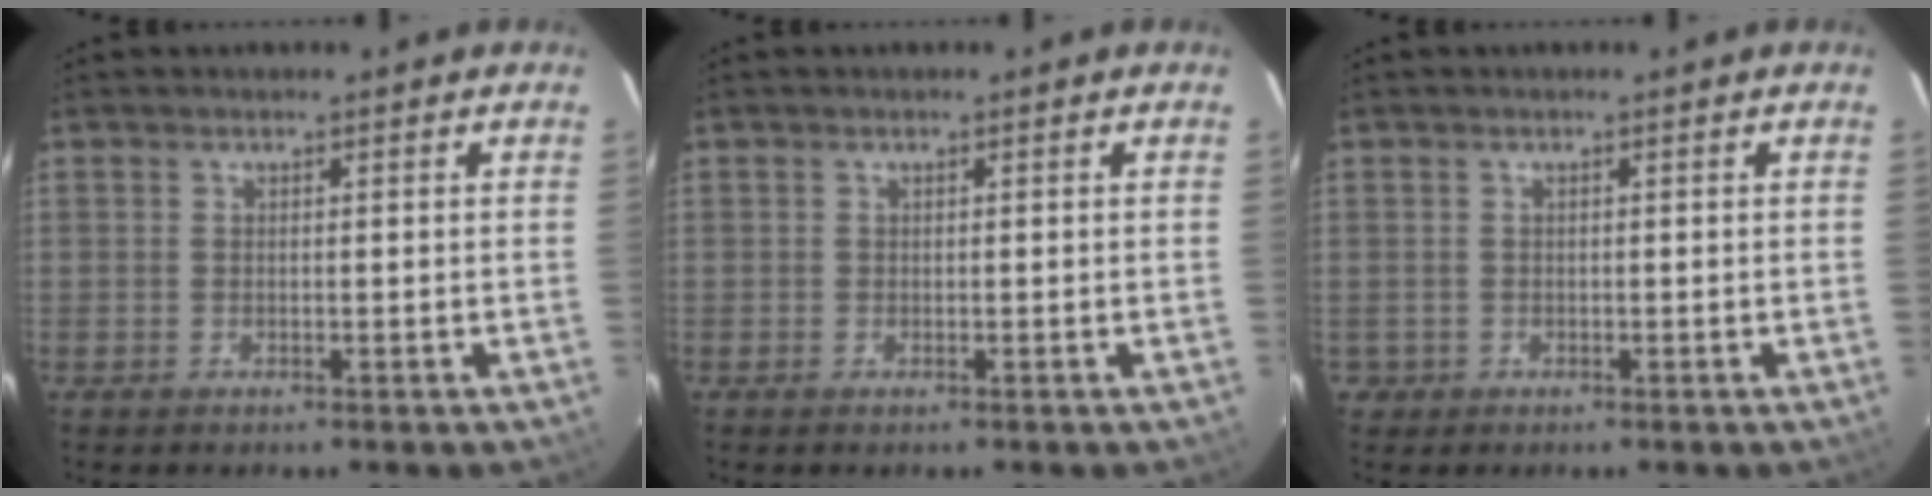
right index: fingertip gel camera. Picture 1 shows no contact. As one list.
[{"total": 0.0}, {"total": 1.6, "force": [-0.4, 1.5, 0.0], "torque": [-0.001, 0.004, -0.003]}]